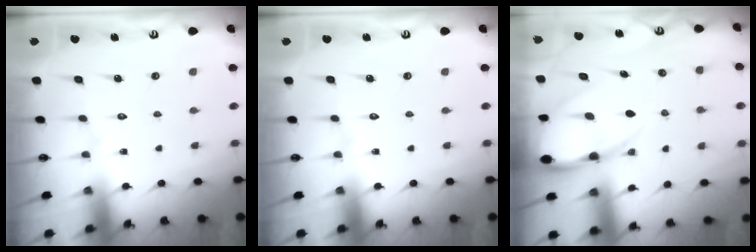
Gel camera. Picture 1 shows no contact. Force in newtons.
{"total": 0.0}
{"total": 12.3, "press": 12.2, "slide": 1.3}